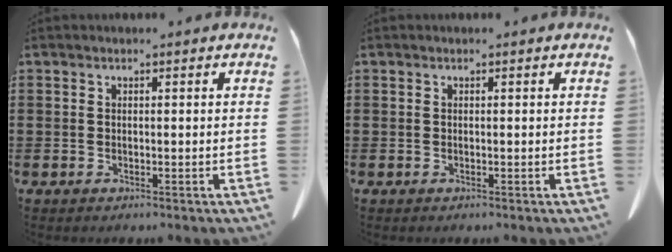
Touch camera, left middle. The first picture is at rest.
{"total": 0.0}